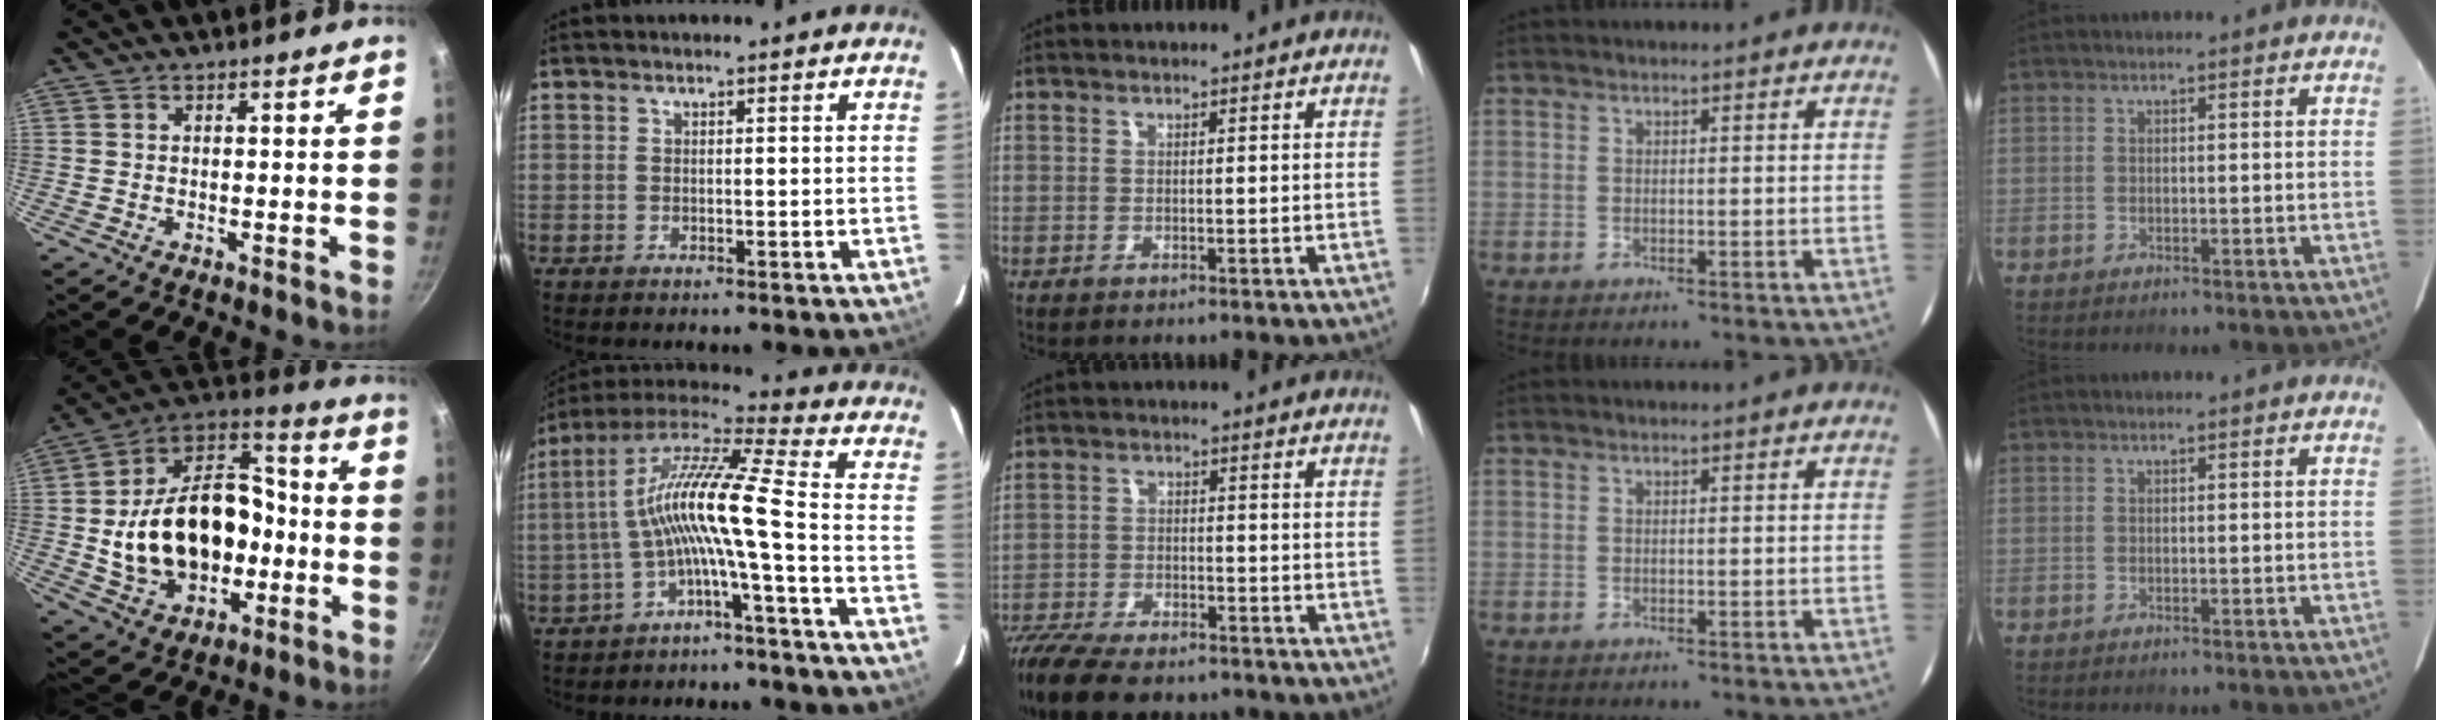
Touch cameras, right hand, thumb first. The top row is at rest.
{"thumb": {"total": 24.1, "force": [-3.2, 16.8, 17.0], "torque": [-0.271, 0.062, -0.046]}, "index": {"total": 13.5, "force": [-3.1, 0.1, 13.1], "torque": [-0.252, 0.014, -0.065]}, "middle": {"total": 15.6, "force": [-12.6, 5.4, 7.5], "torque": [-0.177, -0.037, -0.215]}}